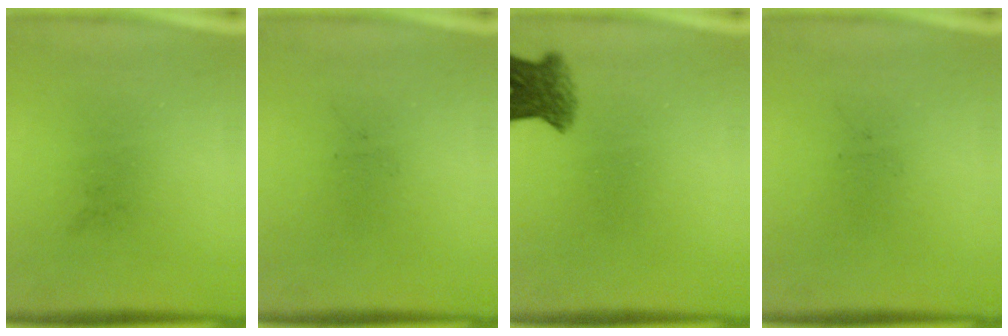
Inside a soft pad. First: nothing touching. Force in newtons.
{"total": 0.0}
{"total": 5.5}
{"total": 0.0}